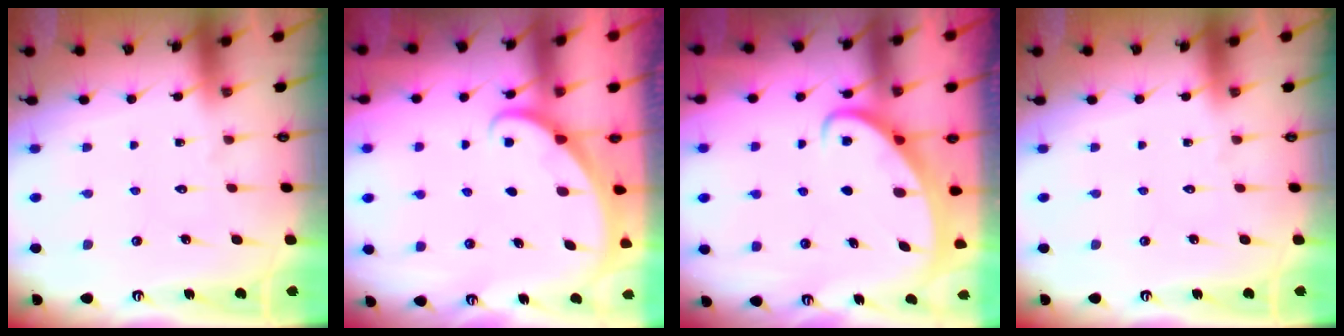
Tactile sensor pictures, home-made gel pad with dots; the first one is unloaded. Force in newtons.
{"total": 2.9, "press": 2.9, "slide": 0.2}
{"total": 2.5, "press": 2.5, "slide": 0.3}
{"total": 0.0}